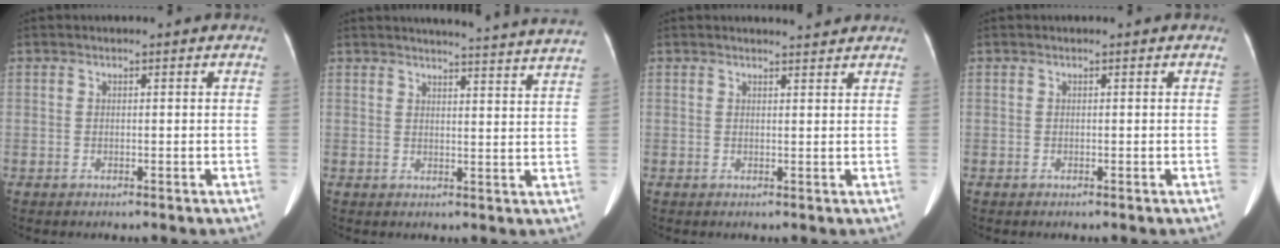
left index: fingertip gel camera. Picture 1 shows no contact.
{"total": 17.5, "force": [16.8, -1.1, 4.8], "torque": [-0.065, -0.060, 0.187]}
{"total": 2.5, "force": [2.4, 0.0, 0.4], "torque": [-0.009, 0.000, 0.032]}
{"total": 0.0}